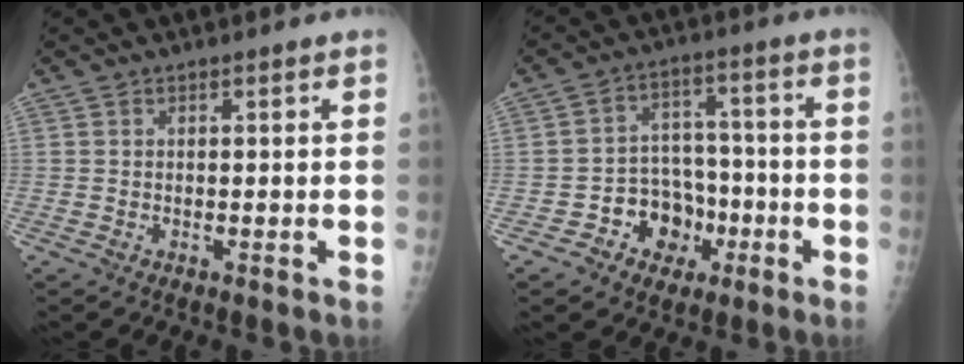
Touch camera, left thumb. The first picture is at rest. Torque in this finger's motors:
{"motor_torque": [-0.65, 0.71, 0.27, 0.27, 0.02]}